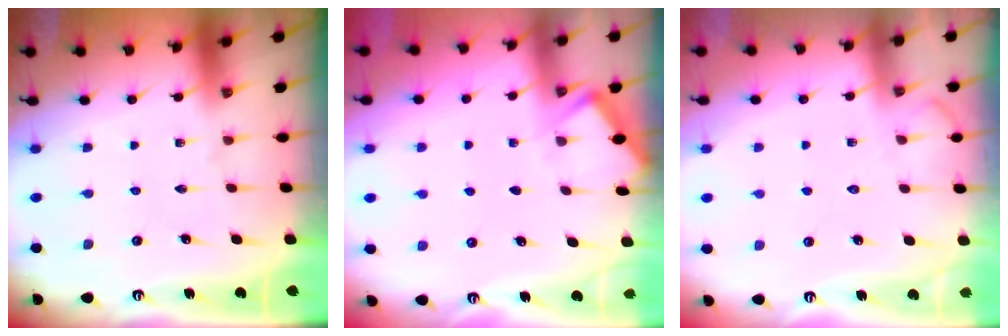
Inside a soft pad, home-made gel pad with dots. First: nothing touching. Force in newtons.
{"total": 2.1, "press": 2.1, "slide": 0.3}
{"total": 5.3, "press": 5.3, "slide": 0.7}